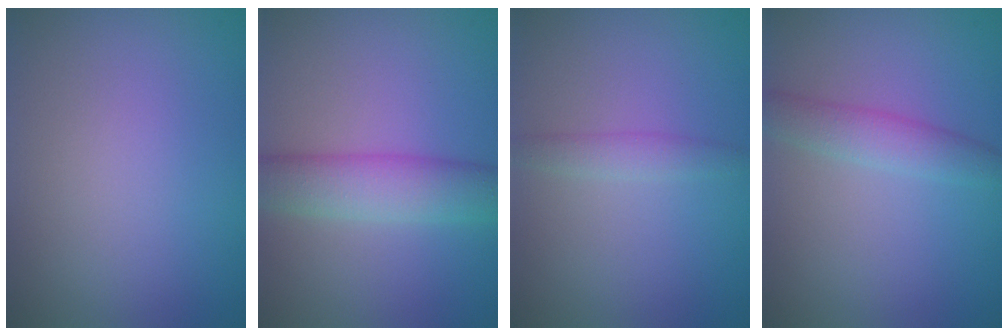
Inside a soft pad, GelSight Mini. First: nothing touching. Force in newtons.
{"total": 5.1, "press": 5.1, "slide": 0.1}
{"total": 1.6, "press": 1.6, "slide": 0.0}
{"total": 2.6, "press": 2.6, "slide": 0.1}